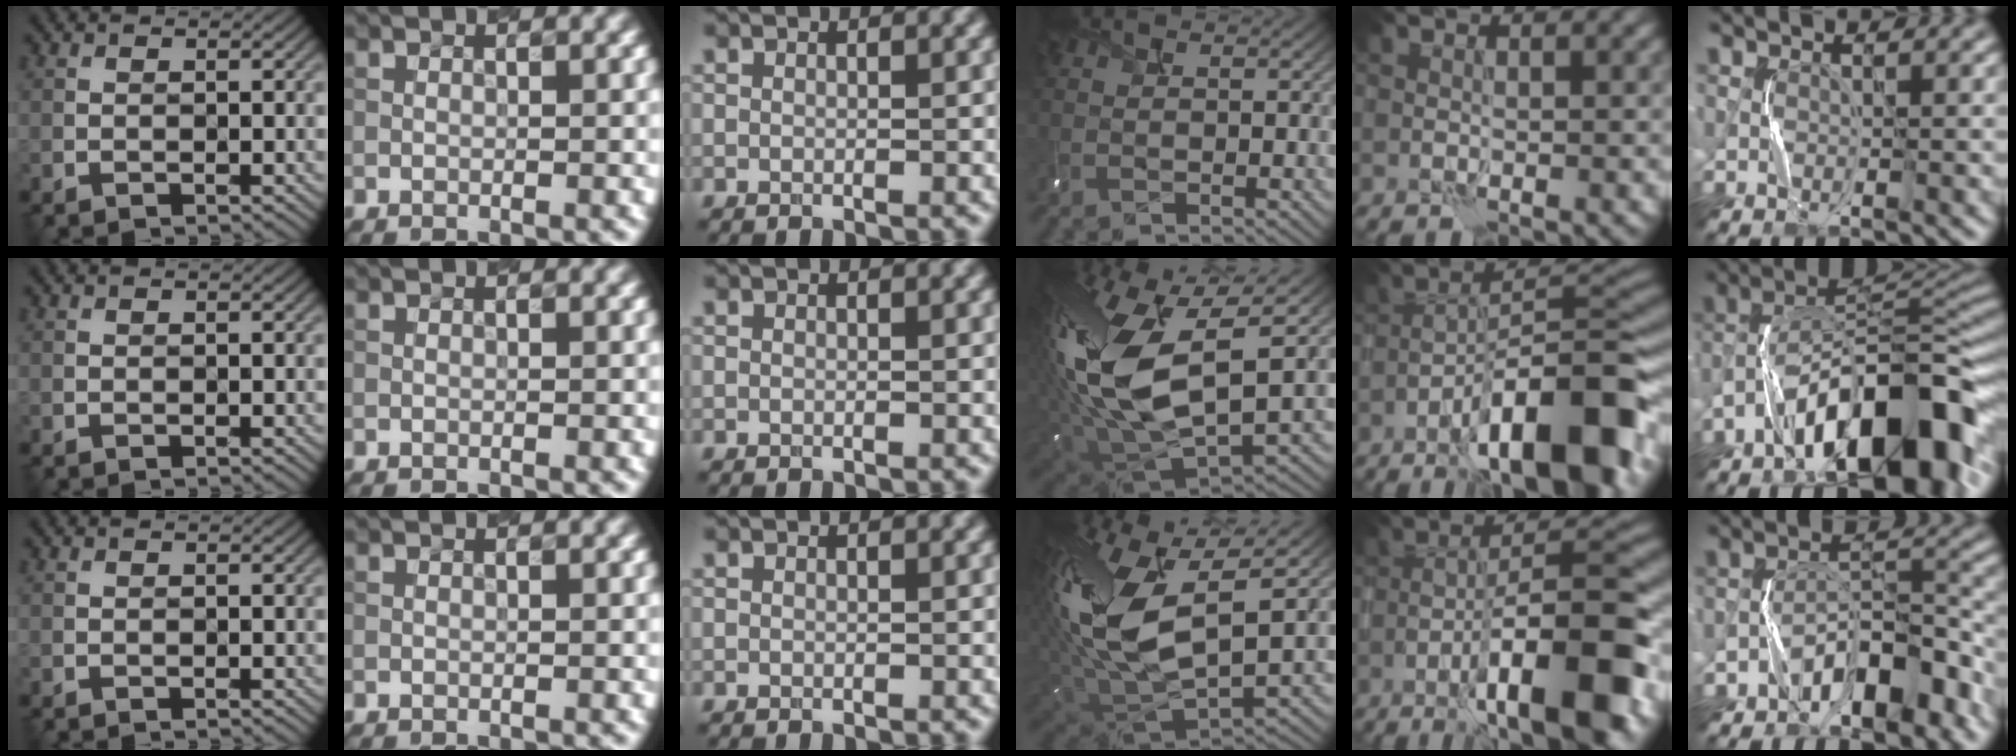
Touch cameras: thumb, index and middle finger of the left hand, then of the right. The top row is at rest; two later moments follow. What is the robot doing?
{"motion": "shake", "object": "box of matches"}